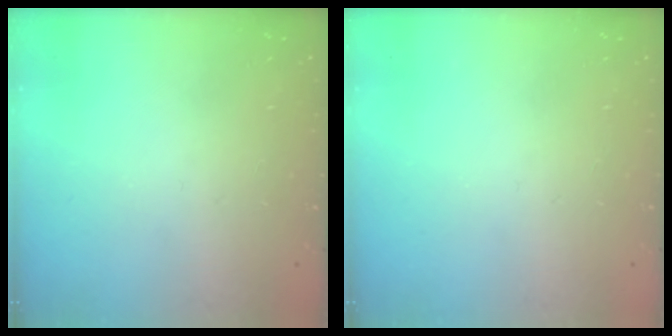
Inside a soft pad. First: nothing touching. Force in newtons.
{"total": 0.0}